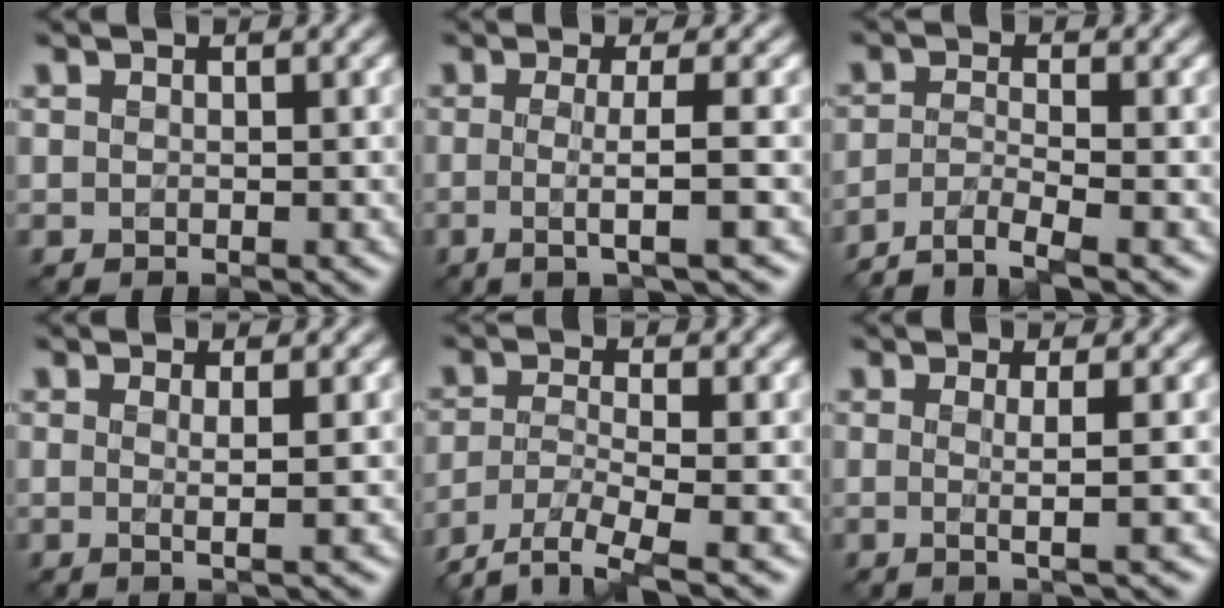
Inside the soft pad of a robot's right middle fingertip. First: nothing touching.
{"total": 3.7, "force": [-0.6, 0.7, 3.6], "torque": [-0.056, -0.011, -0.014]}
{"total": 3.4, "force": [-2.7, 0.6, 2.0], "torque": [-0.033, -0.002, -0.062]}
{"total": 1.7, "force": [0.1, 0.3, 1.6], "torque": [-0.028, 0.000, -0.004]}
{"total": 5.3, "force": [-4.0, 1.2, 3.2], "torque": [-0.068, -0.015, -0.081]}
{"total": 2.3, "force": [-0.1, 0.4, 2.3], "torque": [-0.039, -0.003, -0.010]}